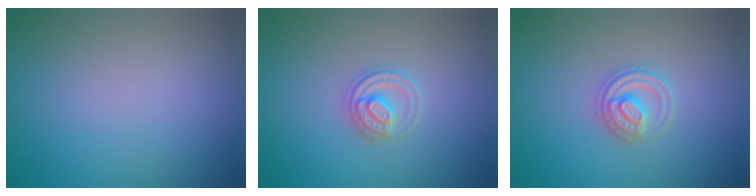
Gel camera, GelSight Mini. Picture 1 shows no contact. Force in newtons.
{"total": 2.5, "press": 2.4, "slide": 0.3}
{"total": 2.8, "press": 2.8, "slide": 0.3}